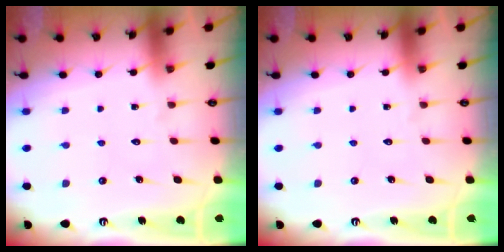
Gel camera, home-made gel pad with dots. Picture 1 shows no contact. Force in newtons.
{"total": 0.0}